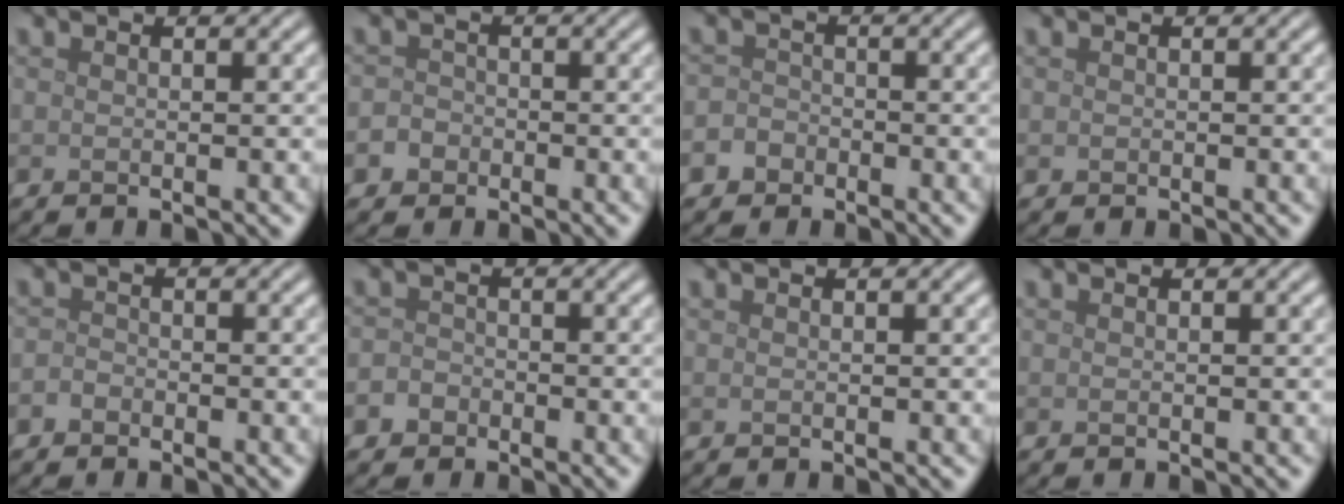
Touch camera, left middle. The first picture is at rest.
{"total": 2.0, "force": [-0.9, 1.7, 0.4], "torque": [0.008, 0.006, -0.023]}
{"total": 2.3, "force": [-1.3, 1.8, 0.5], "torque": [0.010, 0.005, -0.029]}
{"total": 0.0}
{"total": 1.0, "force": [-0.7, 0.6, 0.2], "torque": [-0.004, 0.002, -0.017]}
{"total": 1.7, "force": [-0.9, 1.4, 0.4], "torque": [0.008, 0.005, -0.021]}
{"total": 0.0}
{"total": 0.0}